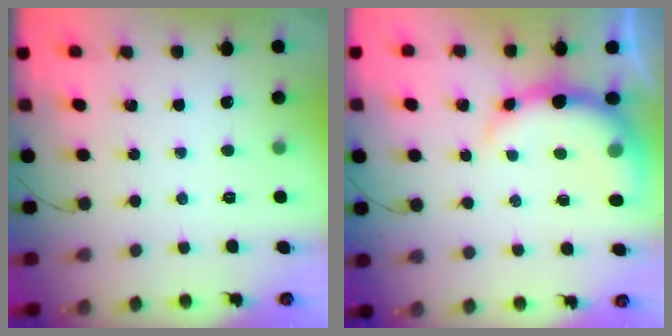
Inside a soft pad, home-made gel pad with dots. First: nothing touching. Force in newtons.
{"total": 8.7, "press": 8.5, "slide": 1.8}